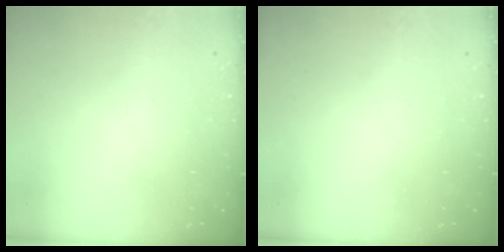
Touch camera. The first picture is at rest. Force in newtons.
{"total": 0.0}